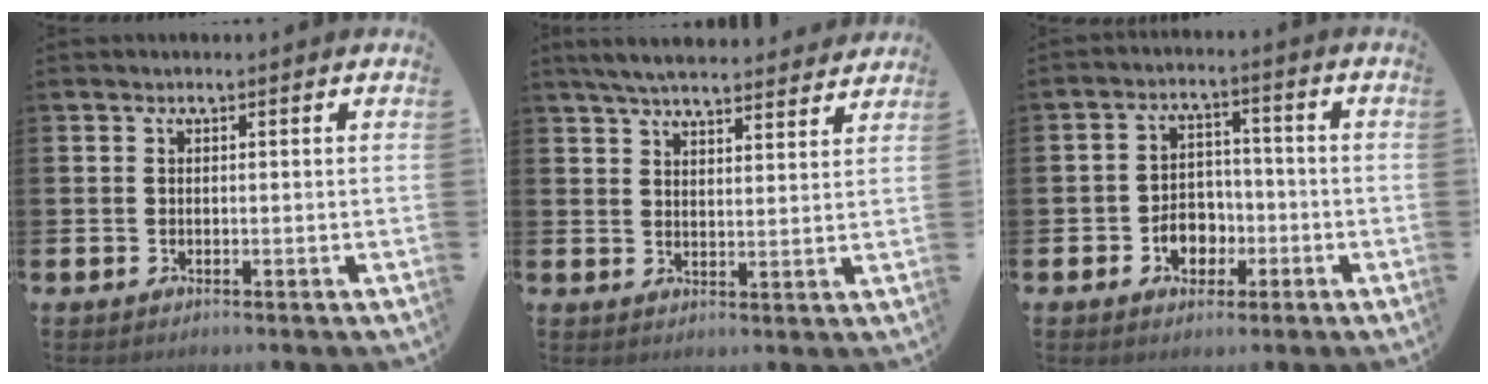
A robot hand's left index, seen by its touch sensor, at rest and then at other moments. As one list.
[{"total": 5.8, "force": [5.6, 0.7, 1.3], "torque": [-0.042, -0.027, 0.102]}, {"total": 4.6, "force": [-1.8, 3.7, 2.1], "torque": [-0.038, 0.004, -0.040]}]